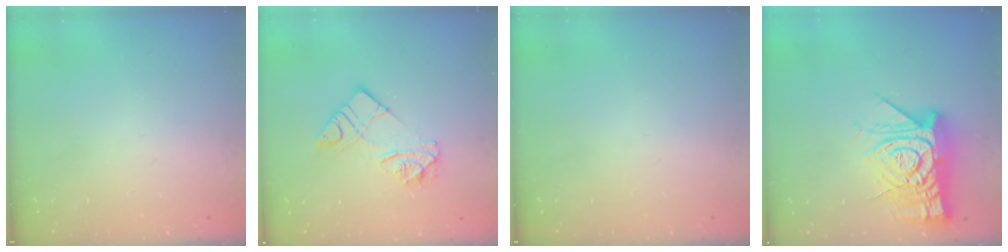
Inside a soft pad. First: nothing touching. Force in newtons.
{"total": 10.9, "press": 10.8, "slide": 0.9}
{"total": 0.0}
{"total": 18.4, "press": 18.3, "slide": 1.8}